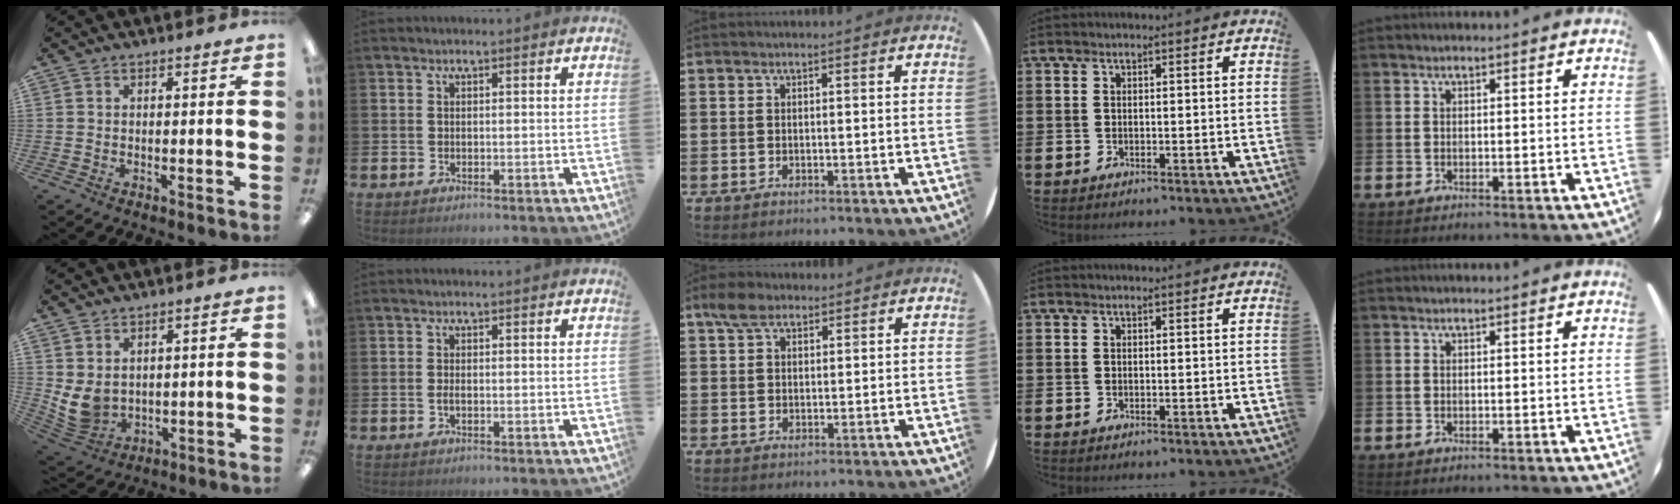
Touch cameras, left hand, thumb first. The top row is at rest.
{"thumb": {"total": 6.6, "force": [2.4, 4.8, 3.8], "torque": [-0.102, -0.013, 0.049]}, "index": {"total": 0.9, "force": [-0.2, 0.3, 0.8], "torque": [-0.018, 0.003, -0.005]}, "middle": {"total": 3.7, "force": [2.7, 1.9, 1.7], "torque": [-0.031, 0.007, 0.049]}}